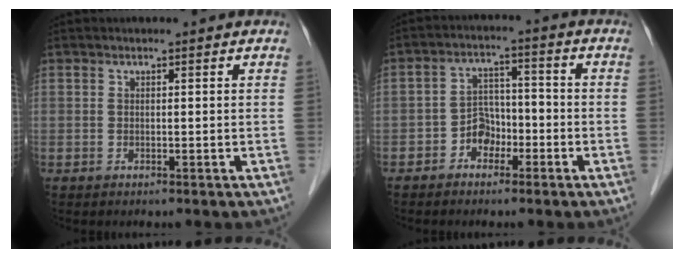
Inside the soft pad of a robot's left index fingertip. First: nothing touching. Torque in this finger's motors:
{"motor_torque": [-0.03, 0.09, 0.04, 0.00]}